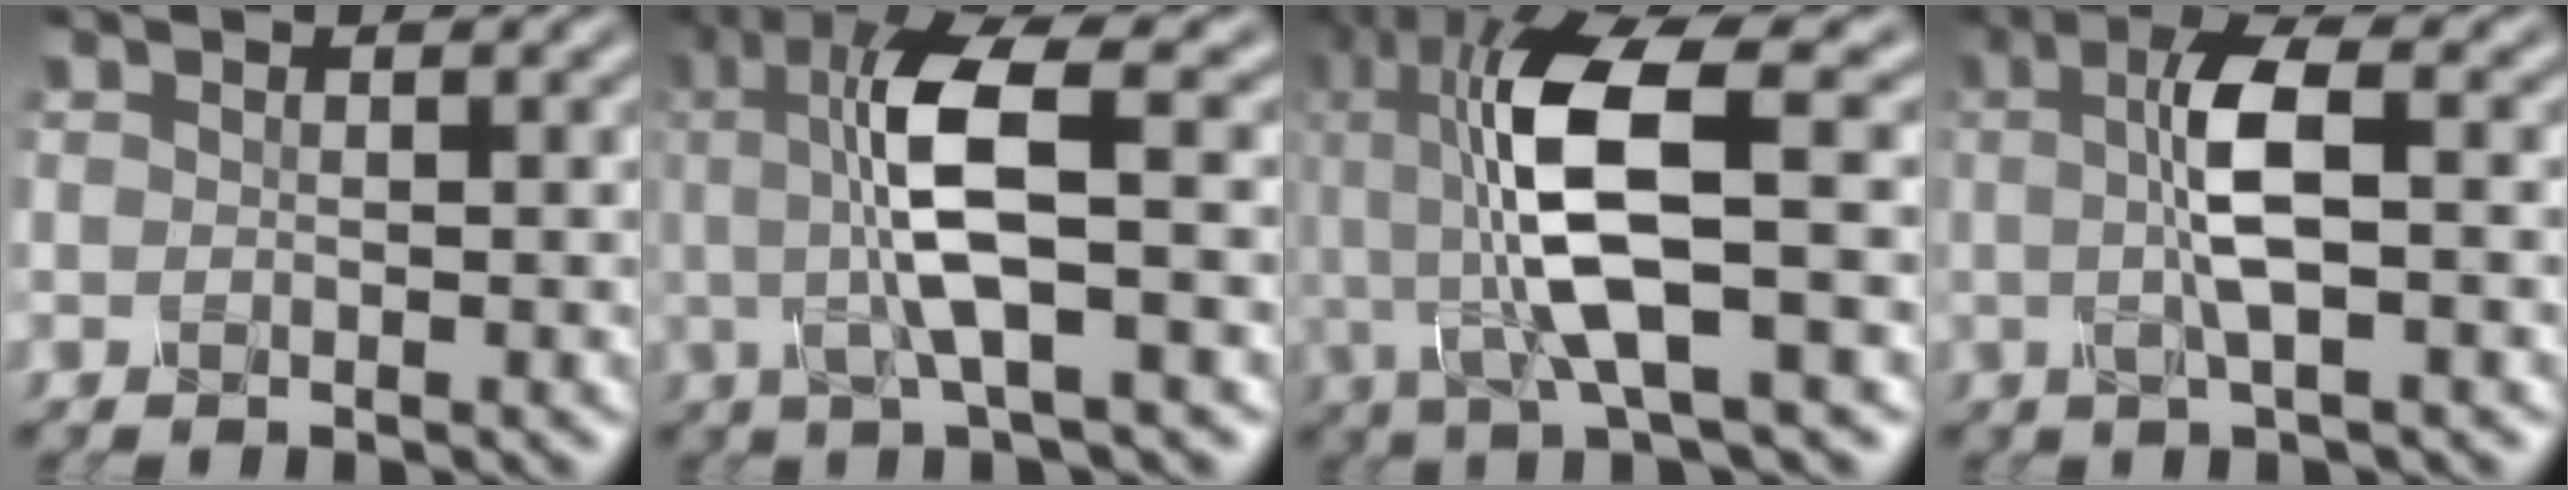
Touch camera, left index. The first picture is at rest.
{"total": 6.5, "force": [0.8, 1.0, 6.4], "torque": [-0.138, 0.013, 0.023]}
{"total": 9.6, "force": [0.7, 2.1, 9.4], "torque": [-0.198, 0.014, 0.023]}
{"total": 3.9, "force": [0.4, 0.5, 3.8], "torque": [-0.089, 0.011, 0.013]}